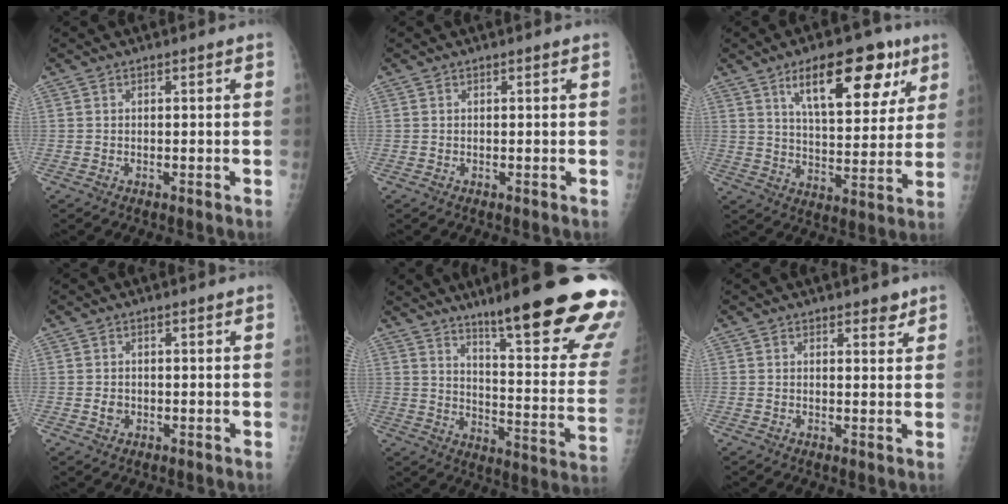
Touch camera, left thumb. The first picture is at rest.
{"total": 0.0}
{"total": 17.7, "force": [9.2, 7.5, 13.1], "torque": [-0.145, -0.031, 0.143]}
{"total": 1.7, "force": [-0.2, 1.5, 0.8], "torque": [-0.007, 0.002, 0.000]}
{"total": 26.3, "force": [18.0, 3.2, 18.8], "torque": [-0.204, -0.102, 0.252]}
{"total": 2.5, "force": [1.8, 1.2, 1.1], "torque": [0.001, -0.011, 0.023]}